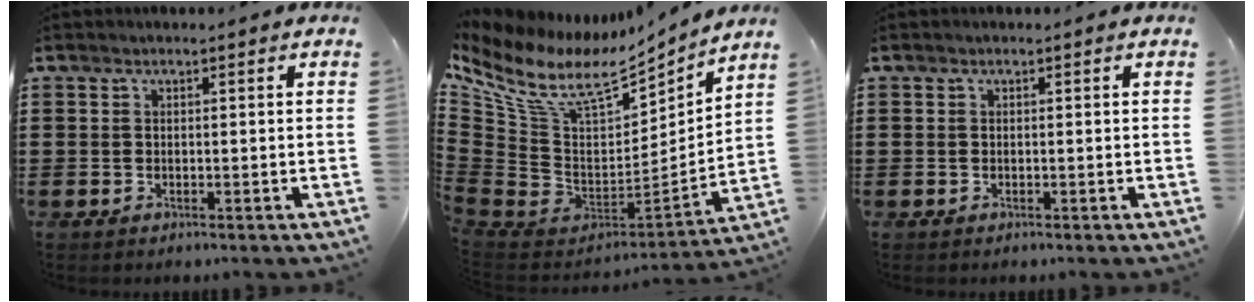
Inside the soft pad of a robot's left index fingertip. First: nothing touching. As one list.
[{"total": 12.7, "force": [7.5, 5.8, 8.5], "torque": [-0.208, -0.056, 0.126]}, {"total": 0.0}]